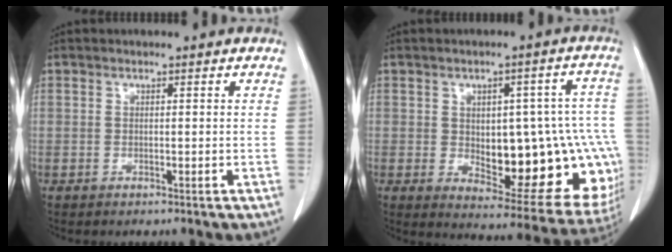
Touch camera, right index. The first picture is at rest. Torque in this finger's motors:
{"motor_torque": [0.70, 0.02, 0.34, 0.08]}